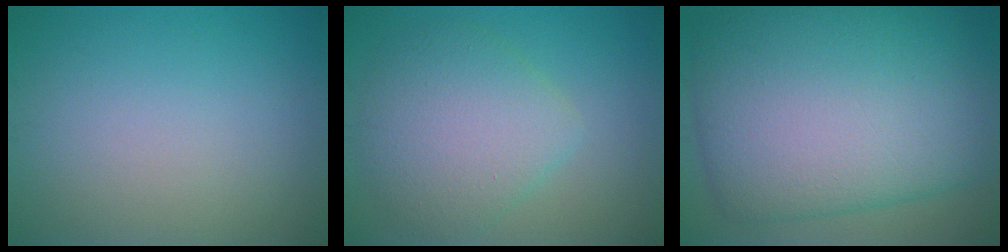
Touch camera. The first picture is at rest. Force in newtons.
{"total": 5.7, "press": 5.7, "slide": 0.2}
{"total": 15.7, "press": 15.7, "slide": 0.7}